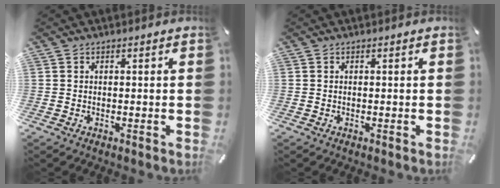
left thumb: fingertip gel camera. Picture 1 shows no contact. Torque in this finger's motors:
{"motor_torque": [-0.24, -0.28, 0.09, 0.03, 0.00]}